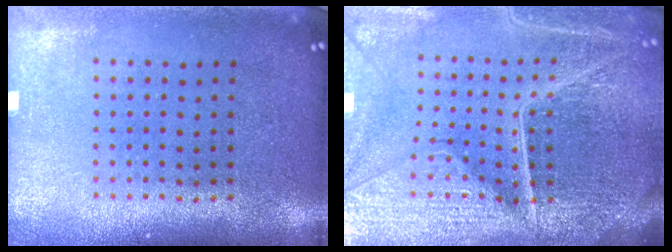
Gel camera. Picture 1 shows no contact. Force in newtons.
{"total": 6.2, "press": 5.6, "slide": 2.7}